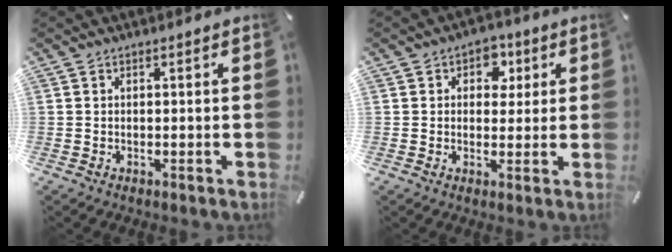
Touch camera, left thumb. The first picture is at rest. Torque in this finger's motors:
{"motor_torque": [-0.21, 0.10, 0.42, -0.20, 0.09]}